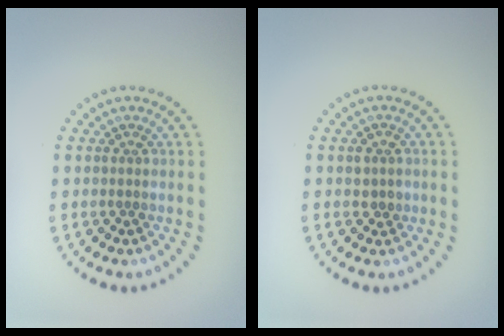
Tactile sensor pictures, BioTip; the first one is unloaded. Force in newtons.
{"total": 1.4, "press": 1.3, "slide": 0.4}